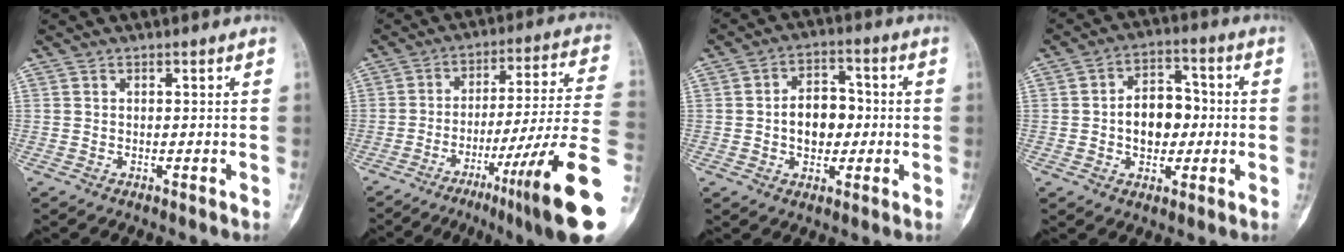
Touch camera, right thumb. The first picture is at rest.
{"total": 22.4, "force": [-9.4, 1.3, 20.2], "torque": [-0.260, 0.041, -0.139]}
{"total": 8.8, "force": [-0.4, 6.3, 6.2], "torque": [-0.067, 0.020, -0.011]}
{"total": 10.1, "force": [-0.5, 7.1, 7.1], "torque": [-0.076, 0.023, -0.012]}